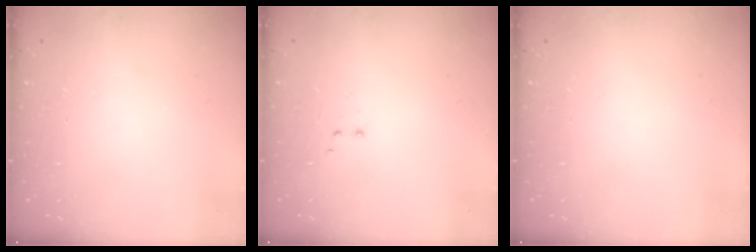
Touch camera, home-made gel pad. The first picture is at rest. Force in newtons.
{"total": 2.0, "press": 1.8, "slide": 0.9}
{"total": 0.0}